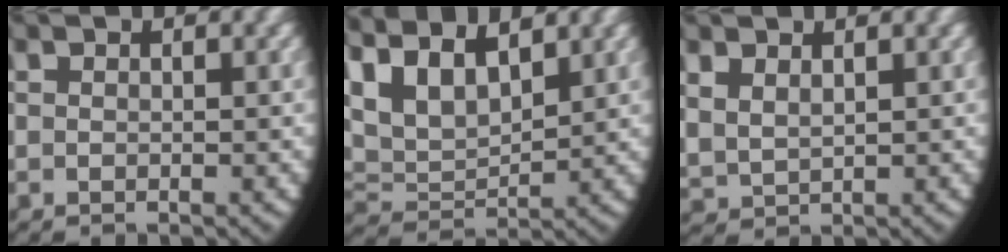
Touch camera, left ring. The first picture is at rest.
{"total": 9.9, "force": [2.6, 7.8, 5.5], "torque": [-0.143, -0.020, 0.043]}
{"total": 2.9, "force": [1.4, 2.4, 1.0], "torque": [-0.042, -0.010, 0.040]}